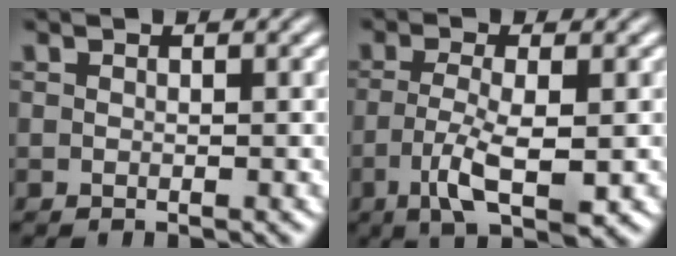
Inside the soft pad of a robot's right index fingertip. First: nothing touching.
{"total": 4.7, "force": [-1.4, 0.6, 4.5], "torque": [-0.078, -0.024, -0.010]}